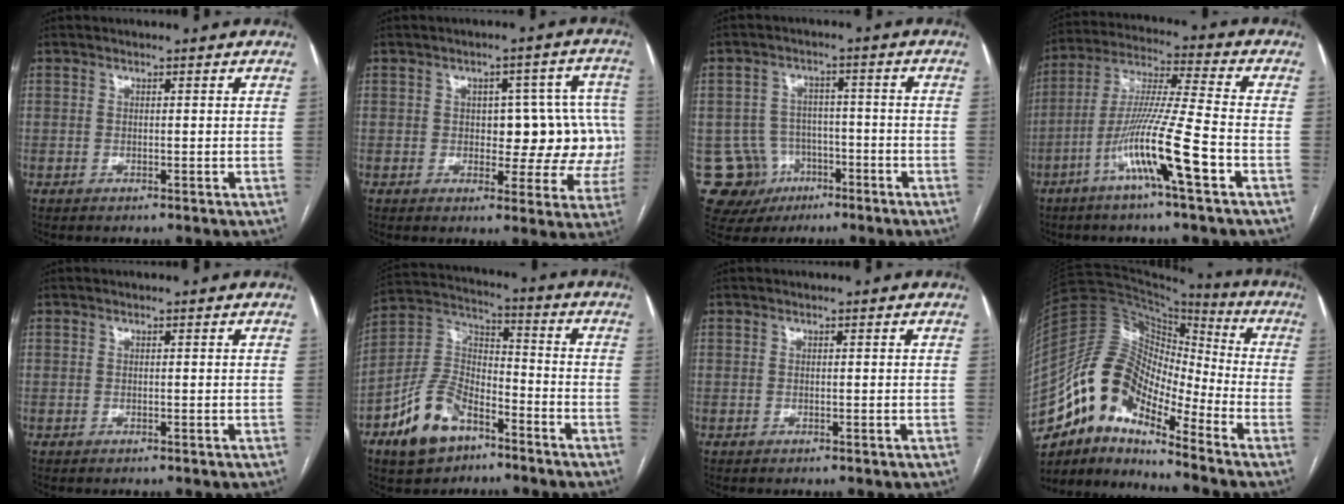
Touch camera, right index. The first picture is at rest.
{"total": 11.5, "force": [-0.3, 6.1, 9.7], "torque": [-0.086, 0.036, 0.001]}
{"total": 10.5, "force": [-4.3, 9.5, 1.5], "torque": [-0.040, 0.025, -0.051]}
{"total": 13.0, "force": [-5.5, -0.9, 11.8], "torque": [-0.232, -0.003, -0.106]}
{"total": 0.0}
{"total": 12.4, "force": [-7.4, 6.6, 7.4], "torque": [-0.157, 0.016, -0.136]}
{"total": 0.0}
{"total": 14.7, "force": [-9.8, 5.9, 9.2], "torque": [-0.169, 0.056, -0.178]}